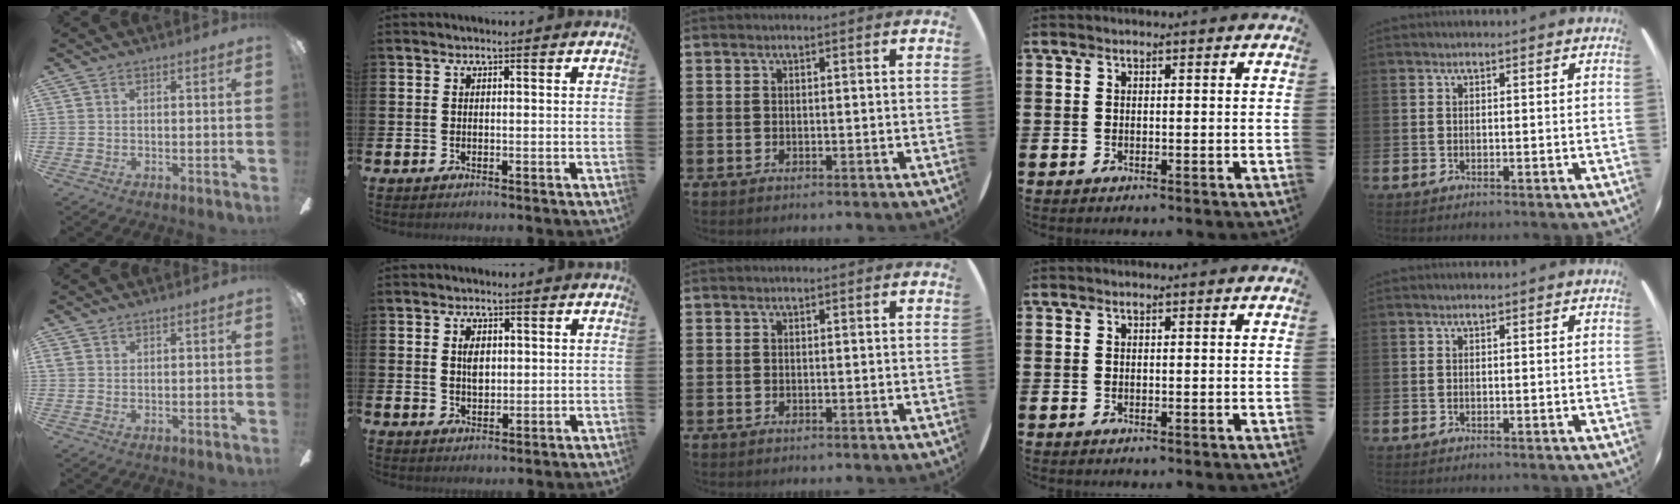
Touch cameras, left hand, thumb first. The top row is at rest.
{"thumb": {"total": 0.9, "force": [0.7, 0.3, 0.4], "torque": [-0.008, -0.001, 0.013]}, "index": {"total": 2.6, "force": [0.9, 1.7, 1.8], "torque": [-0.023, 0.000, 0.011]}}